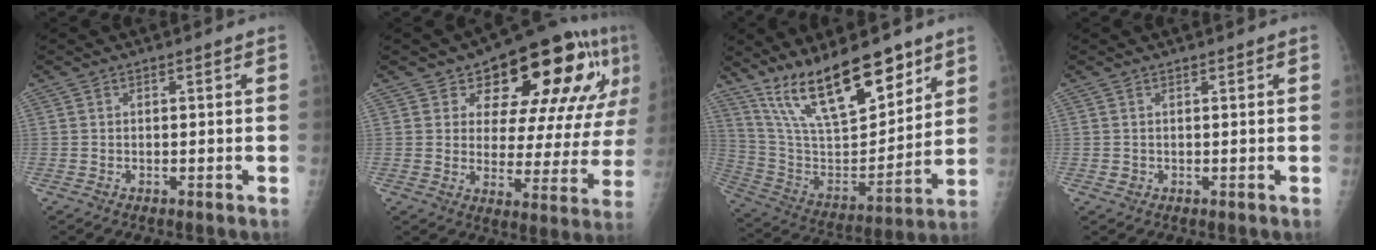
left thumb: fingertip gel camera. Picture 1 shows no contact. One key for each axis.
{"total": 21.5, "fx": 10.2, "fy": 10.1, "fz": 16.1, "tx": -0.173, "ty": -0.019, "tz": 0.146}
{"total": 21.7, "fx": 14.9, "fy": 7.7, "fz": 13.8, "tx": -0.197, "ty": -0.078, "tz": 0.275}
{"total": 0.9, "fx": 0.4, "fy": 0.7, "fz": 0.2, "tx": 0.006, "ty": 0.000, "tz": 0.006}